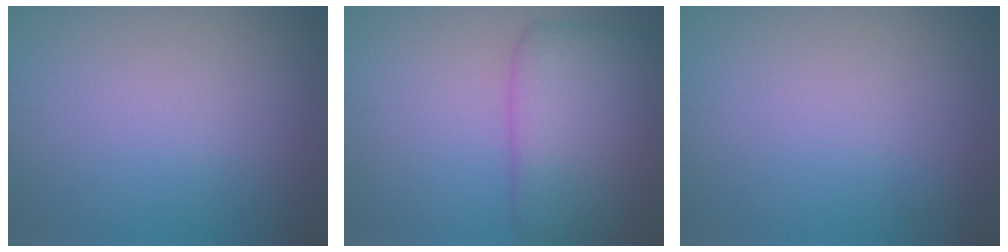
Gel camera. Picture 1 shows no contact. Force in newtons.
{"total": 7.5, "press": 7.5, "slide": 0.1}
{"total": 0.0}